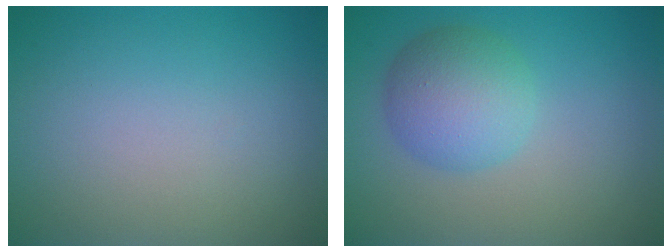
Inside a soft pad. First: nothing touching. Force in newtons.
{"total": 4.7, "press": 4.7, "slide": 0.2}